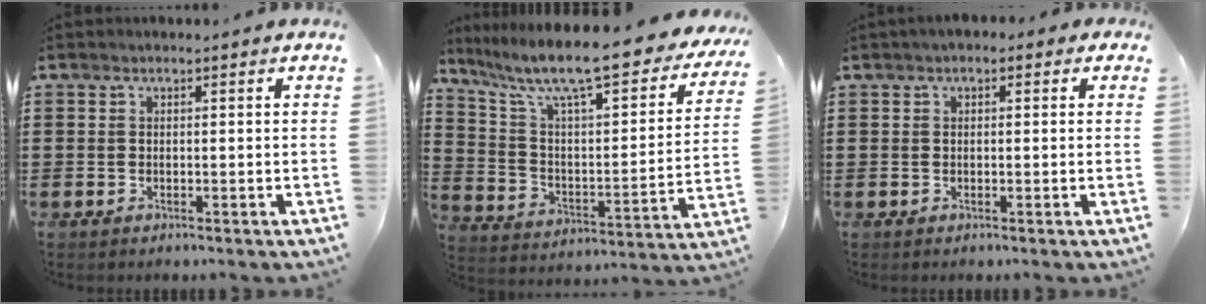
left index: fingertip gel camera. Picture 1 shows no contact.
{"total": 11.2, "force": [9.3, 1.0, 6.2], "torque": [-0.151, -0.070, 0.152]}
{"total": 1.3, "force": [0.1, 0.9, 0.9], "torque": [-0.019, 0.008, -0.001]}